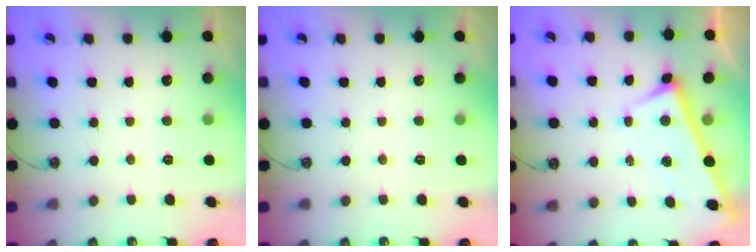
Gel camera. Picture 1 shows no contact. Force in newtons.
{"total": 0.0}
{"total": 3.0, "press": 3.0, "slide": 0.1}